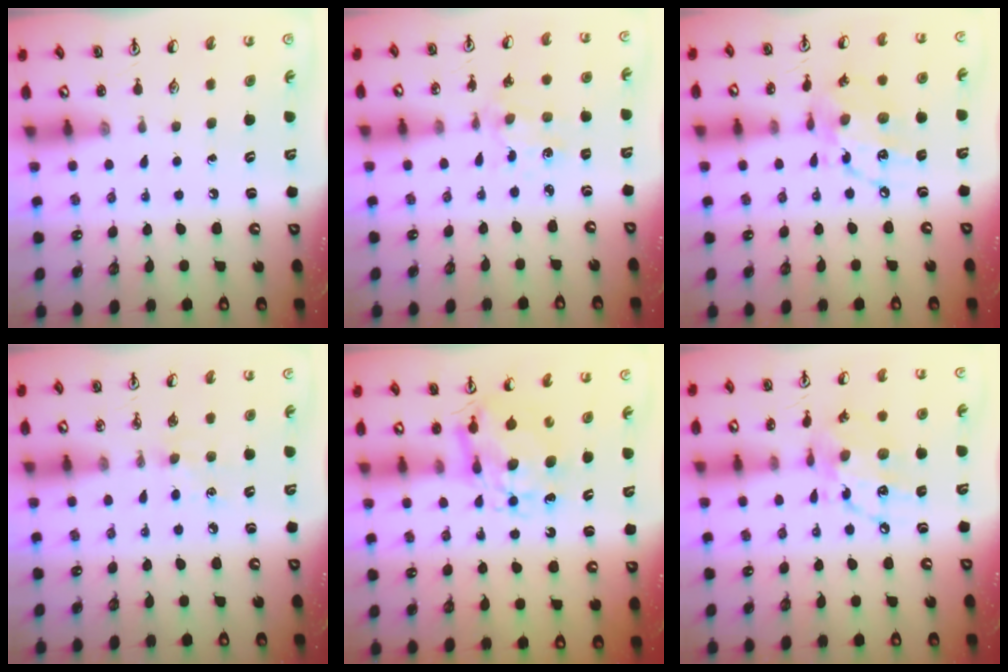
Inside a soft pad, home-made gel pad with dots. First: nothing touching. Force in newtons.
{"total": 2.1, "press": 2.1, "slide": 0.4}
{"total": 13.4, "press": 13.4, "slide": 1.0}
{"total": 4.9, "press": 4.8, "slide": 0.7}
{"total": 8.8, "press": 8.8, "slide": 0.9}
{"total": 13.4, "press": 13.4, "slide": 1.0}